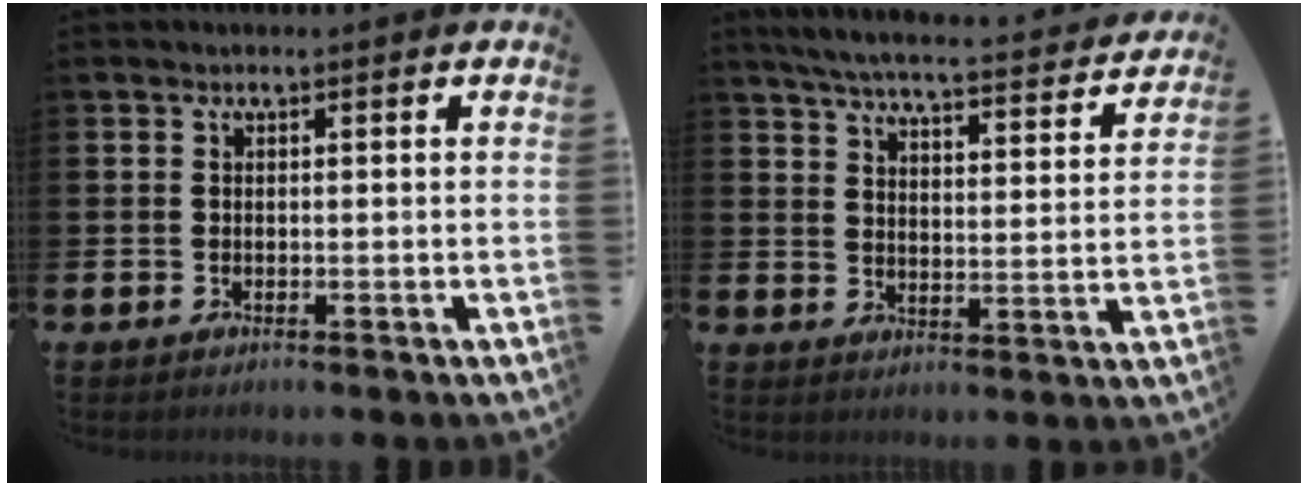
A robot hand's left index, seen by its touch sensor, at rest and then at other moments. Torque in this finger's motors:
{"motor_torque": [0.92, -1.22, 0.34, 0.03]}